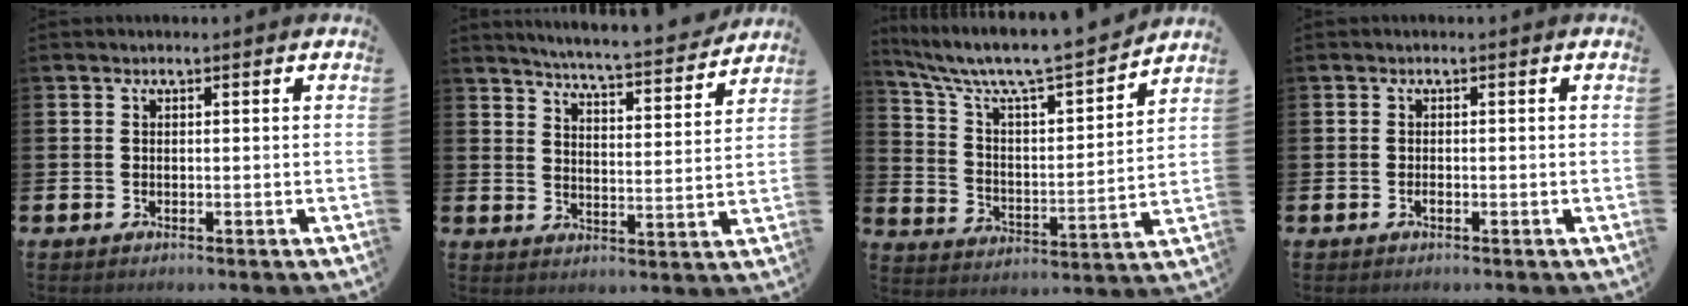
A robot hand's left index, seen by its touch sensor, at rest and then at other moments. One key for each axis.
{"total": 5.7, "fx": 5.6, "fy": -0.2, "fz": 1.2, "tx": -0.040, "ty": -0.048, "tz": 0.092}
{"total": 8.4, "fx": 7.7, "fy": 1.1, "fz": 3.2, "tx": -0.099, "ty": -0.057, "tz": 0.126}
{"total": 0.6, "fx": -0.3, "fy": 0.3, "fz": 0.5, "tx": -0.012, "ty": -0.001, "tz": -0.006}